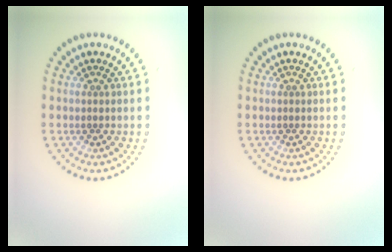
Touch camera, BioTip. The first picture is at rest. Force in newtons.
{"total": 0.0}